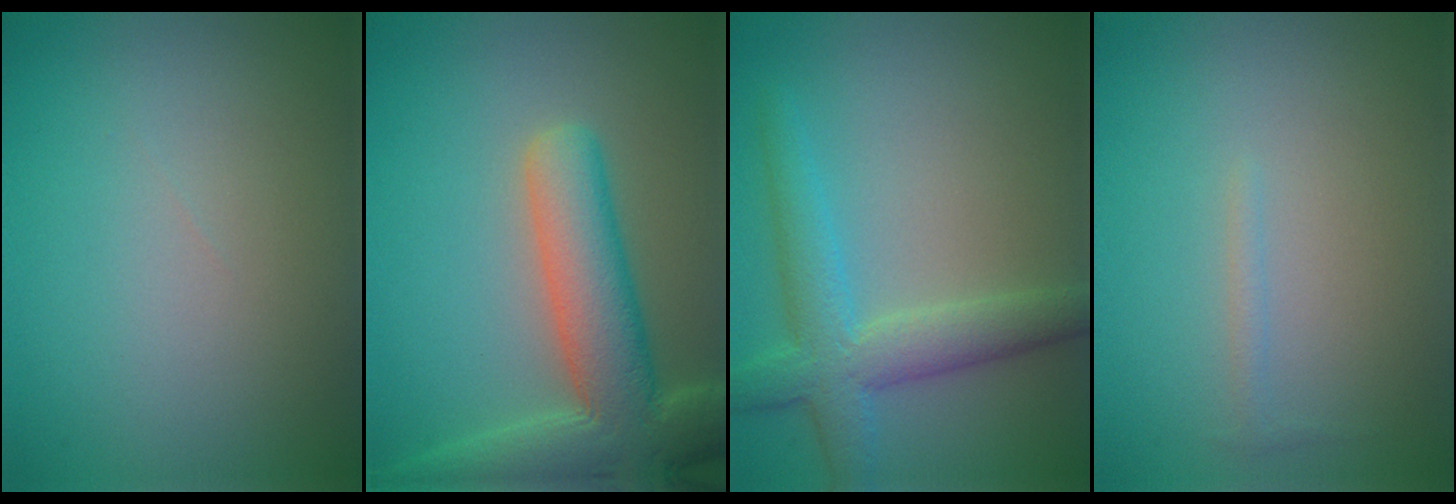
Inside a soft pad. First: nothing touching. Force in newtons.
{"total": 9.0, "press": 9.0, "slide": 0.8}
{"total": 4.8, "press": 4.8, "slide": 0.2}
{"total": 0.7, "press": 0.7, "slide": 0.0}